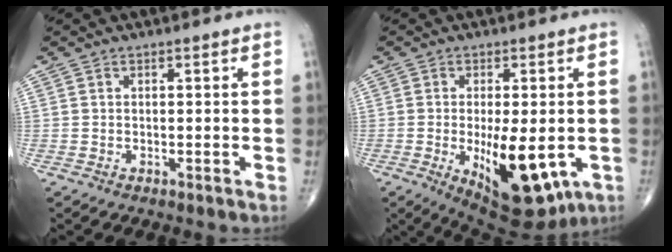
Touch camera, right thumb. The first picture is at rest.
{"total": 14.7, "force": [-3.4, 6.3, 12.8], "torque": [-0.185, -0.020, -0.031]}